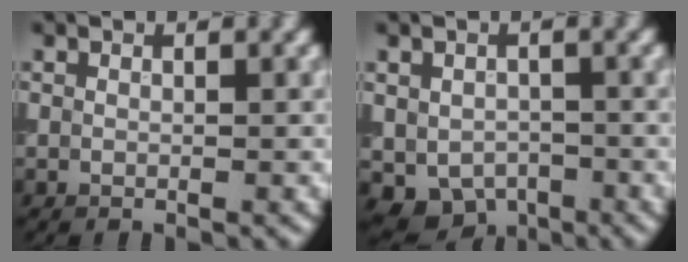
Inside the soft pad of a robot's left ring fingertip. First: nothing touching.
{"total": 5.0, "force": [-2.0, 3.9, 2.5], "torque": [-0.042, -0.017, -0.022]}